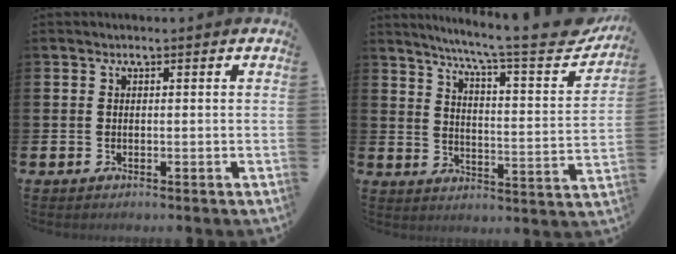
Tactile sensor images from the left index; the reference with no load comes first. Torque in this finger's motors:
{"motor_torque": [0.73, -1.41, 0.34, 0.09]}